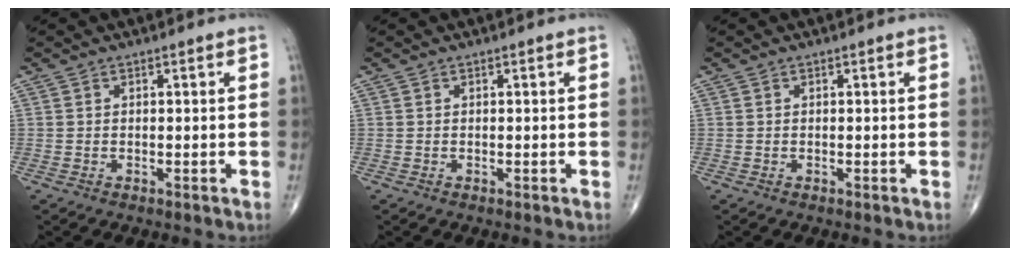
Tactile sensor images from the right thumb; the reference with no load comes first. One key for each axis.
{"total": 0.0}
{"total": 0.0}